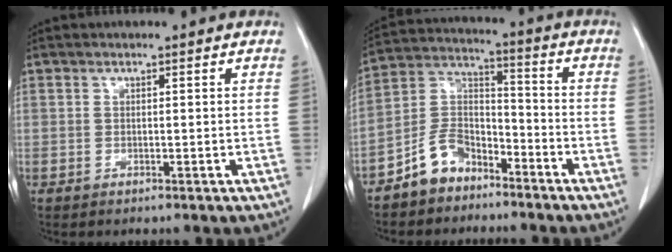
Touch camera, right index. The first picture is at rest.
{"total": 8.4, "force": [-6.1, 5.0, 2.9], "torque": [-0.060, 0.027, -0.119]}